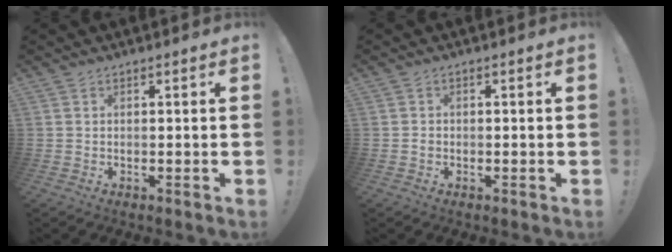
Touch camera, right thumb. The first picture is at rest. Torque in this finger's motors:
{"motor_torque": [-0.17, 0.32, -0.17, 0.04, 0.01]}